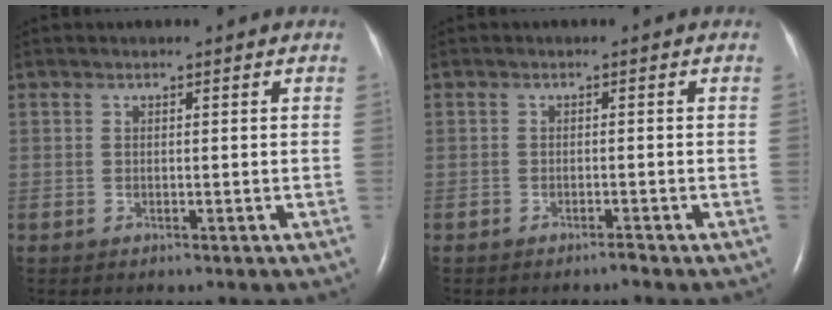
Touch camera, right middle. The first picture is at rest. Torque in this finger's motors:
{"motor_torque": [-0.07, 0.11, -0.02, 0.01]}